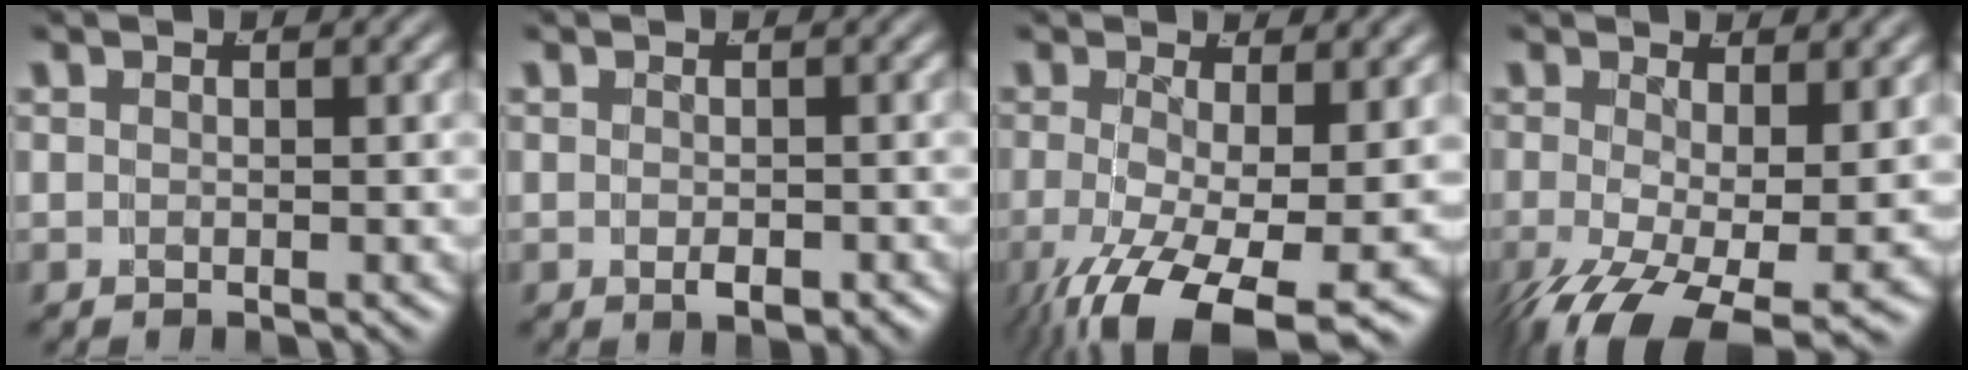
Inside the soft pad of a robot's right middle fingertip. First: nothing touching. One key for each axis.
{"total": 1.6, "fx": -0.8, "fy": 0.7, "fz": 1.3, "tx": -0.023, "ty": -0.008, "tz": -0.009}
{"total": 8.8, "fx": -5.2, "fy": 3.3, "fz": 6.3, "tx": -0.136, "ty": -0.059, "tz": -0.054}
{"total": 7.6, "fx": -4.7, "fy": 3.2, "fz": 5.0, "tx": -0.110, "ty": -0.062, "tz": -0.045}